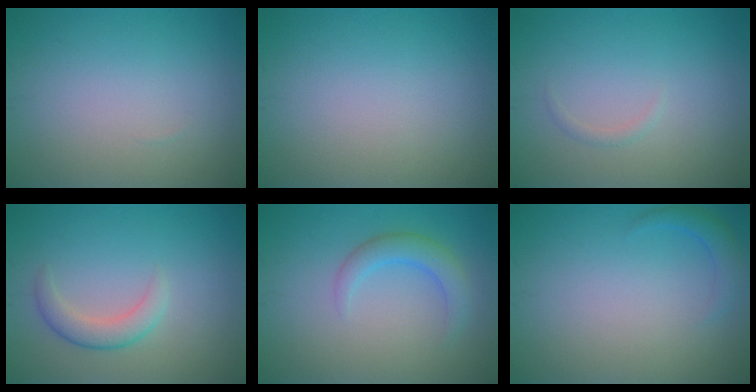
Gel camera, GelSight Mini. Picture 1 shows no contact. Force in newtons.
{"total": 0.0}
{"total": 0.6, "press": 0.6, "slide": 0.0}
{"total": 2.4, "press": 2.4, "slide": 0.2}
{"total": 2.6, "press": 2.6, "slide": 0.1}
{"total": 1.6, "press": 1.6, "slide": 0.2}